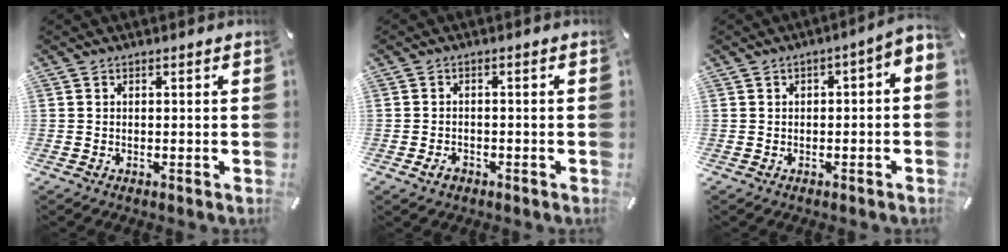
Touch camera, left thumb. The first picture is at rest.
{"total": 2.6, "force": [-1.5, 1.7, 1.3], "torque": [-0.032, 0.003, -0.030]}
{"total": 3.3, "force": [-1.4, 1.6, 2.5], "torque": [-0.043, 0.017, -0.028]}